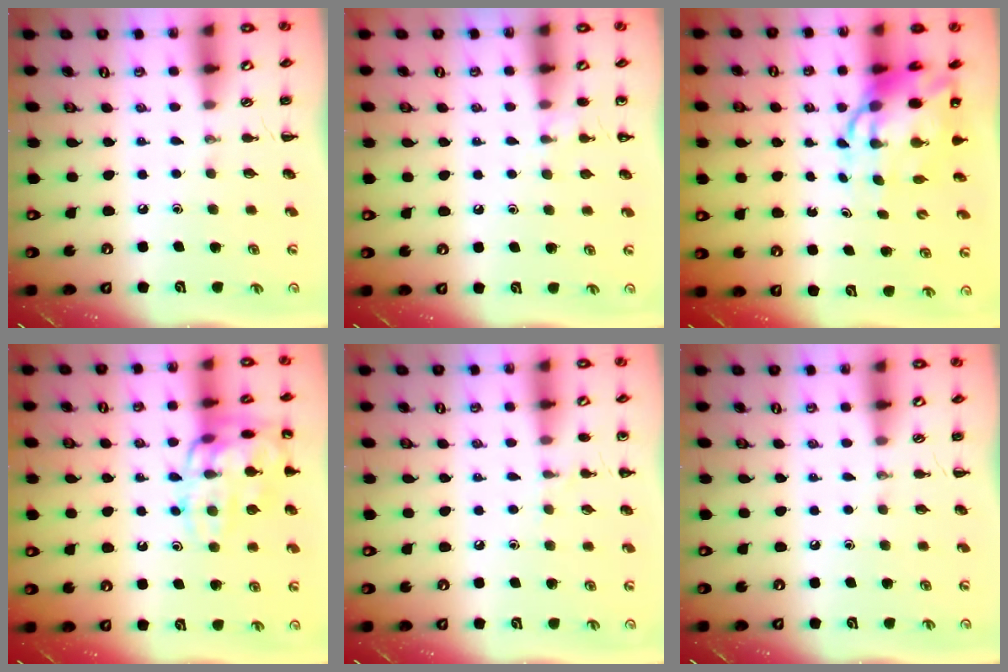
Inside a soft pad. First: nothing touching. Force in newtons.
{"total": 6.0, "press": 5.8, "slide": 1.4}
{"total": 10.0, "press": 9.7, "slide": 2.5}
{"total": 16.9, "press": 16.9, "slide": 0.4}
{"total": 6.2, "press": 6.0, "slide": 1.9}
{"total": 0.0}